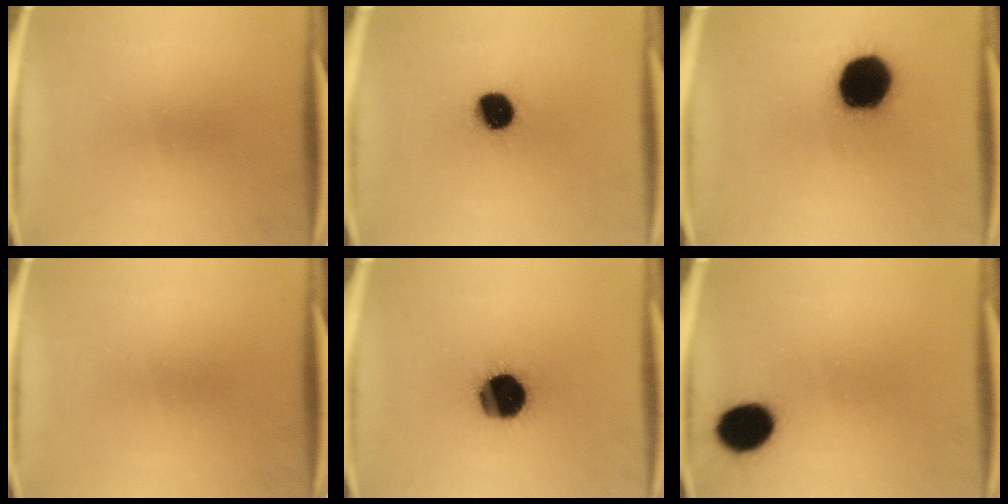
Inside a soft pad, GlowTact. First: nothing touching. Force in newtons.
{"total": 9.6}
{"total": 19.7}
{"total": 0.0}
{"total": 17.6}
{"total": 10.0}